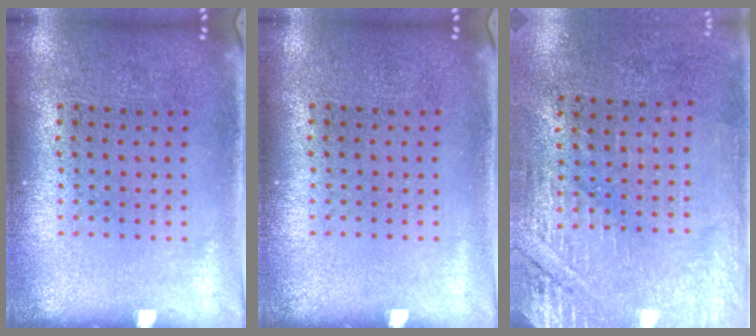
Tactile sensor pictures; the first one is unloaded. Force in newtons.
{"total": 0.0}
{"total": 2.8, "press": 2.5, "slide": 1.2}